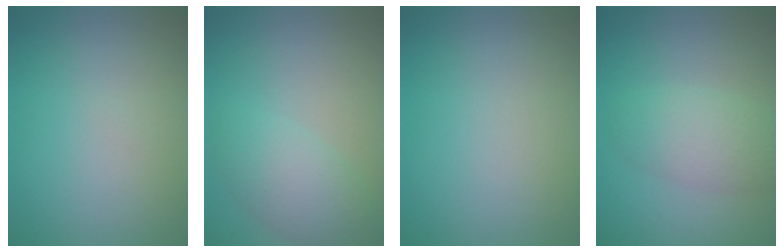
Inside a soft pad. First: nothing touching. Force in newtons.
{"total": 3.4, "press": 3.4, "slide": 0.2}
{"total": 0.0}
{"total": 3.3, "press": 3.3, "slide": 0.1}